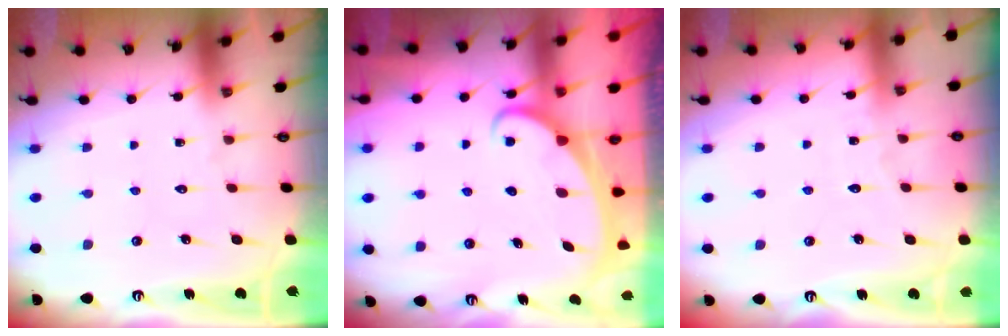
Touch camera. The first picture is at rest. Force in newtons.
{"total": 2.2, "press": 2.2, "slide": 0.3}
{"total": 3.0, "press": 3.0, "slide": 0.4}